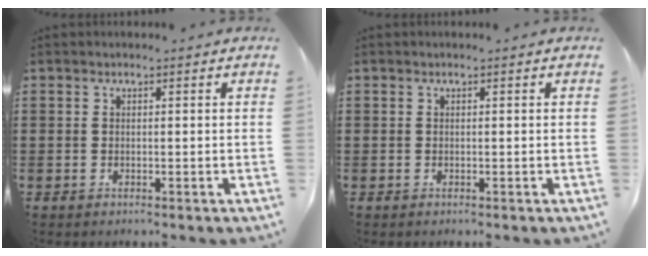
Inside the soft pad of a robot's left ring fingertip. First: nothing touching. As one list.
[{"total": 0.0}]